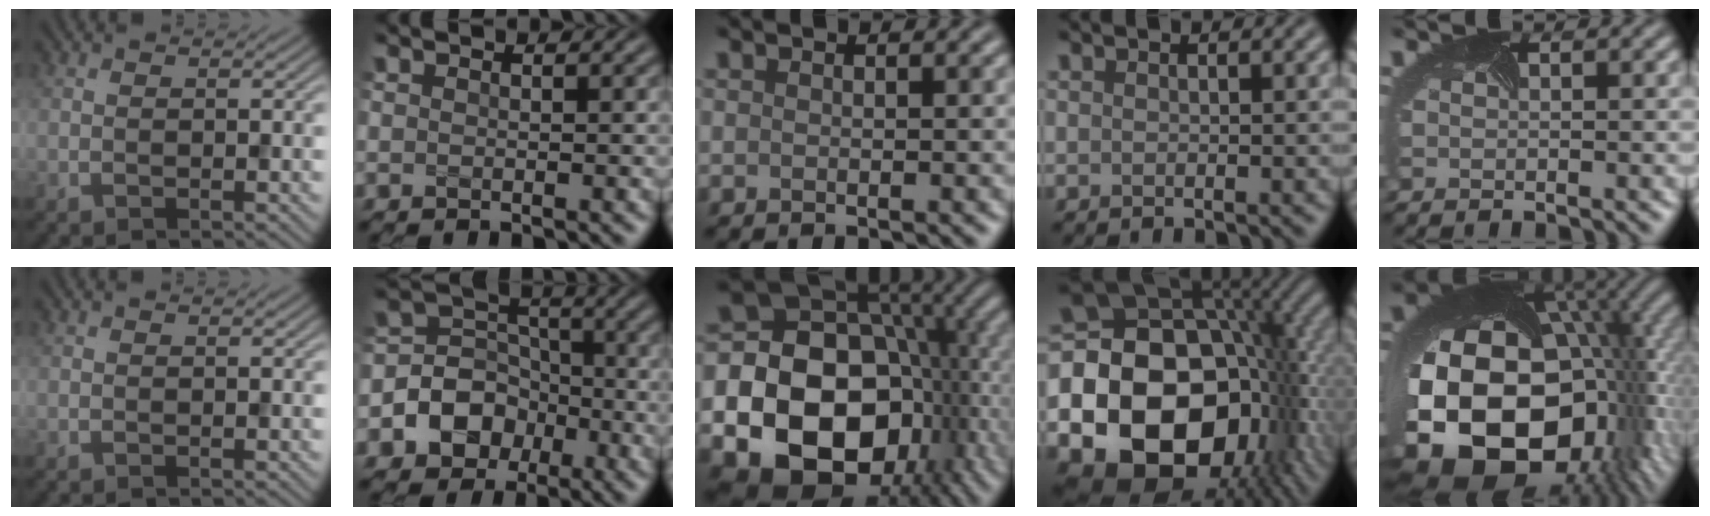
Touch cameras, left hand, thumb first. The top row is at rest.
{"index": {"total": 7.4, "force": [-2.8, 6.3, 2.6], "torque": [-0.034, 0.008, -0.080]}, "middle": {"total": 22.8, "force": [-5.6, 18.6, 11.8], "torque": [-0.214, -0.032, -0.110]}, "ring": {"total": 22.1, "force": [-5.3, 16.8, 13.4], "torque": [-0.238, -0.041, -0.095]}, "little": {"total": 21.3, "force": [-4.4, 15.2, 14.3], "torque": [-0.298, -0.078, -0.039]}}